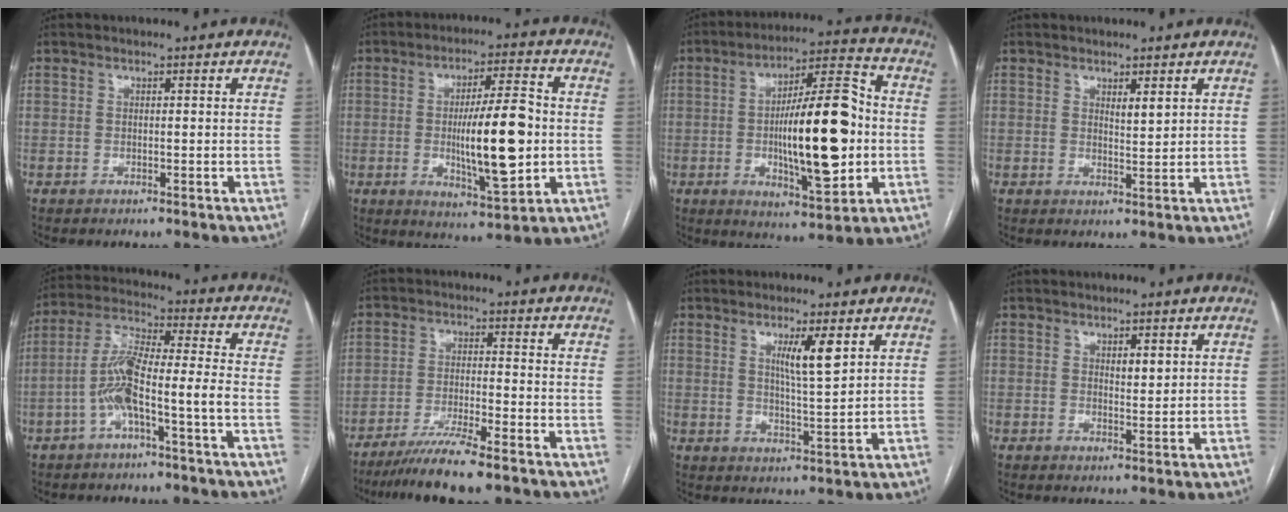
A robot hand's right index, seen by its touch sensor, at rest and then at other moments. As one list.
[{"total": 13.3, "force": [-1.0, 2.8, 13.0], "torque": [-0.214, 0.000, -0.010]}, {"total": 18.2, "force": [-1.5, 4.3, 17.6], "torque": [-0.285, 0.014, -0.020]}, {"total": 1.8, "force": [1.1, 0.3, 1.4], "torque": [-0.028, -0.008, 0.022]}, {"total": 8.9, "force": [-3.4, 0.2, 8.2], "torque": [-0.171, 0.025, -0.067]}, {"total": 9.1, "force": [-7.1, 0.0, 5.7], "torque": [-0.096, -0.027, -0.122]}, {"total": 5.6, "force": [2.5, 0.1, 5.0], "torque": [-0.087, -0.008, 0.043]}, {"total": 1.9, "force": [0.8, 0.7, 1.6], "torque": [-0.025, -0.005, 0.015]}]